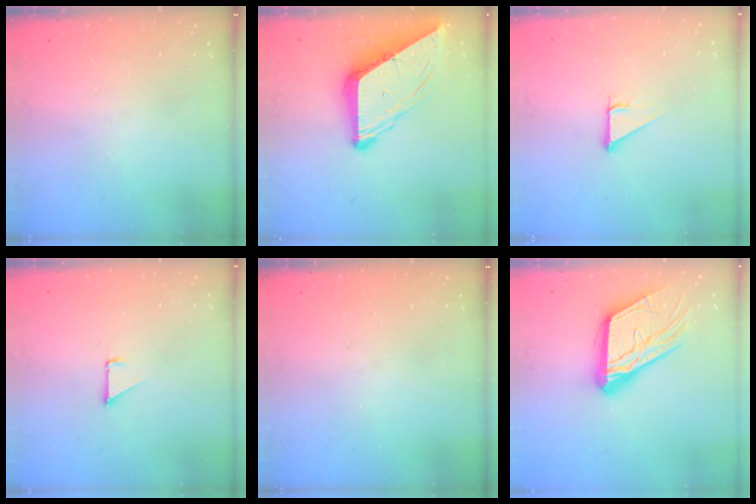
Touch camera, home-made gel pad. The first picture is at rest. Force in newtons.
{"total": 11.4, "press": 11.3, "slide": 1.3}
{"total": 3.7, "press": 3.7, "slide": 0.2}
{"total": 1.1, "press": 1.1, "slide": 0.1}
{"total": 0.0}
{"total": 17.4, "press": 17.3, "slide": 1.9}